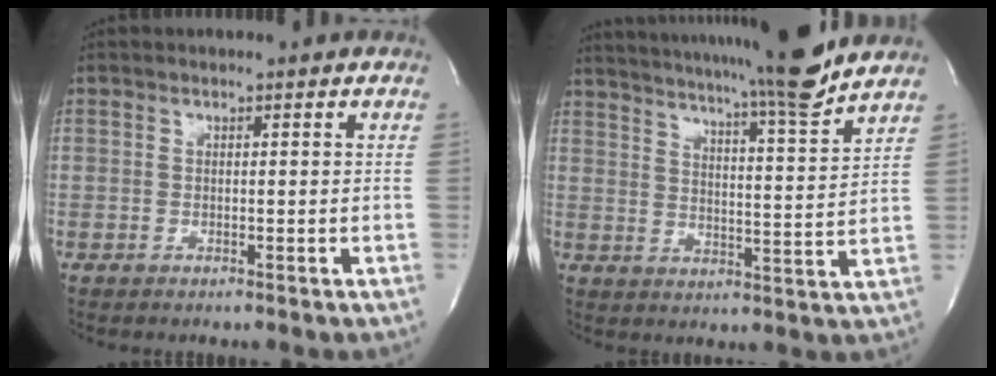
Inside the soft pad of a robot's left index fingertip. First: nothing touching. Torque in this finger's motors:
{"motor_torque": [0.17, -0.24, 0.50, 0.17]}